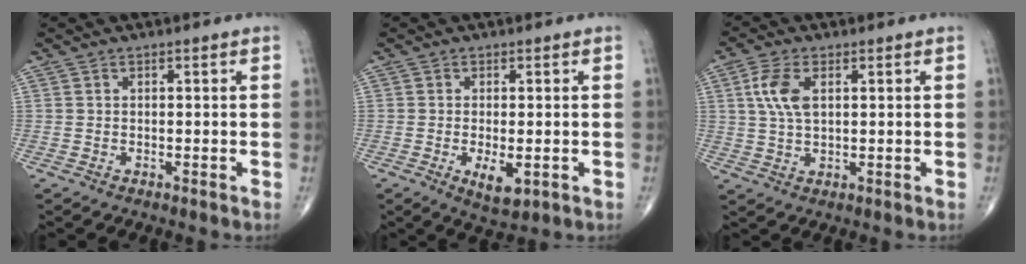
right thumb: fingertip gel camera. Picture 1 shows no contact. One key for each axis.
{"total": 4.9, "fx": -1.3, "fy": 2.0, "fz": 4.3, "tx": -0.068, "ty": -0.011, "tz": -0.015}
{"total": 6.7, "fx": 1.9, "fy": 3.4, "fz": 5.5, "tx": -0.123, "ty": -0.001, "tz": 0.039}